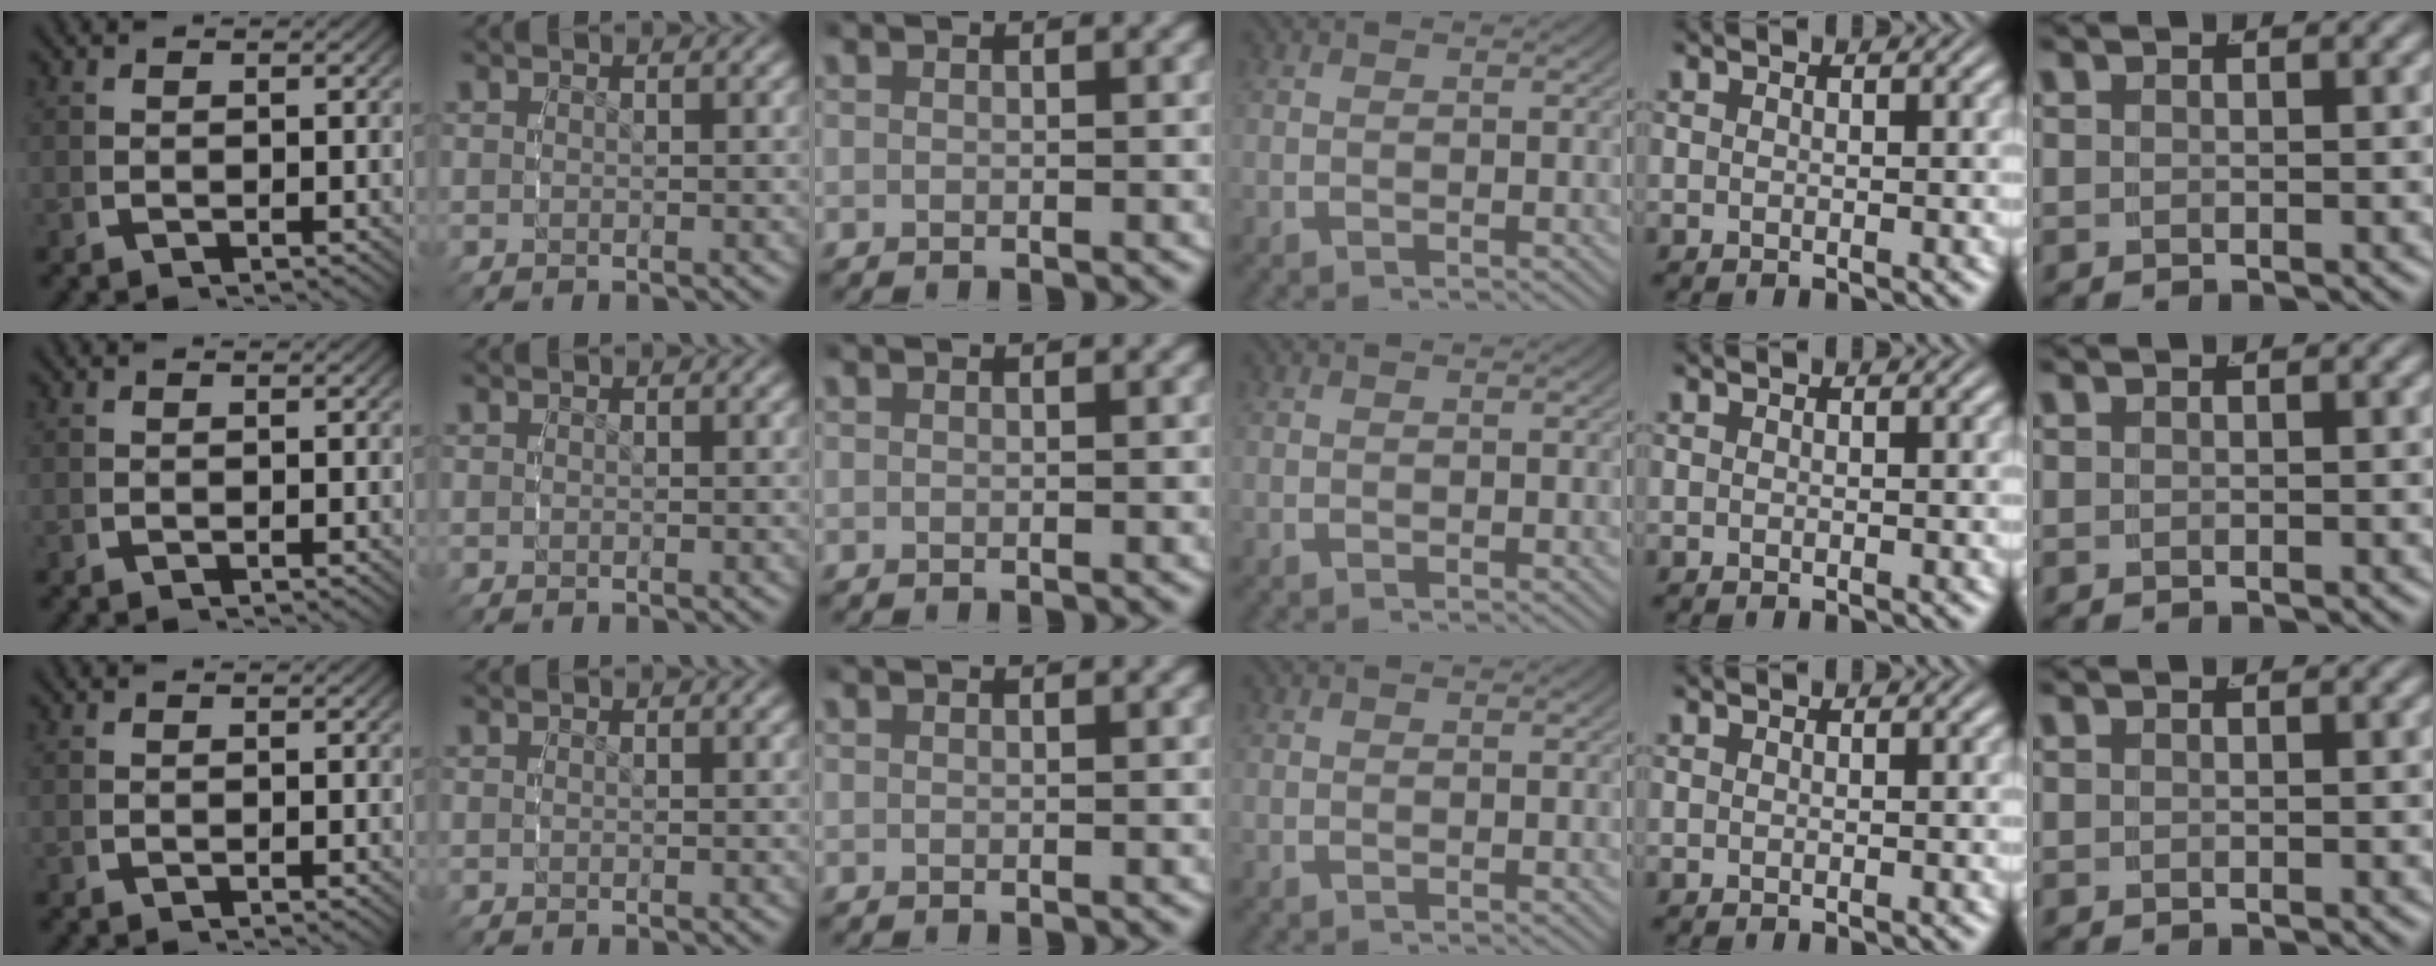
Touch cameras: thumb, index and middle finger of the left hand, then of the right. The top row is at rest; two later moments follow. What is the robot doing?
{"motion": "reach", "object": "jar lid"}